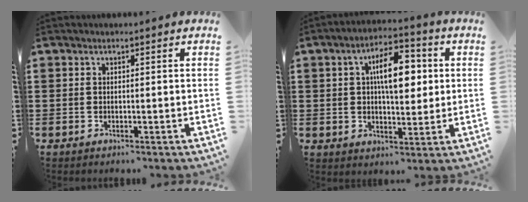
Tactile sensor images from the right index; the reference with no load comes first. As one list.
[{"total": 9.2, "force": [1.8, 4.4, 7.8], "torque": [-0.126, 0.005, 0.021]}]